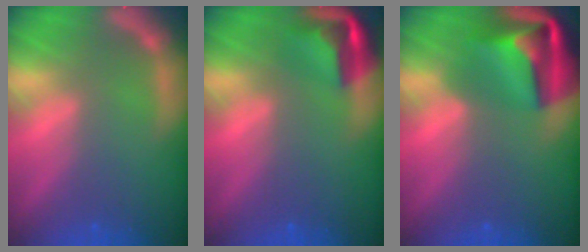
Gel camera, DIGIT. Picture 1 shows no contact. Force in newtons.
{"total": 5.0}
{"total": 10.1}